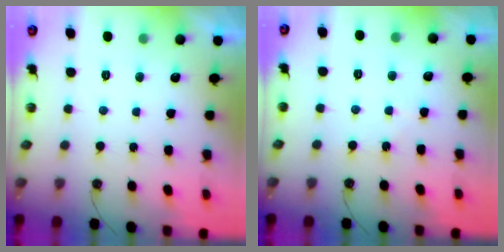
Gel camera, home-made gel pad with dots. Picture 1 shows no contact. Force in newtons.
{"total": 5.0, "press": 4.9, "slide": 0.7}